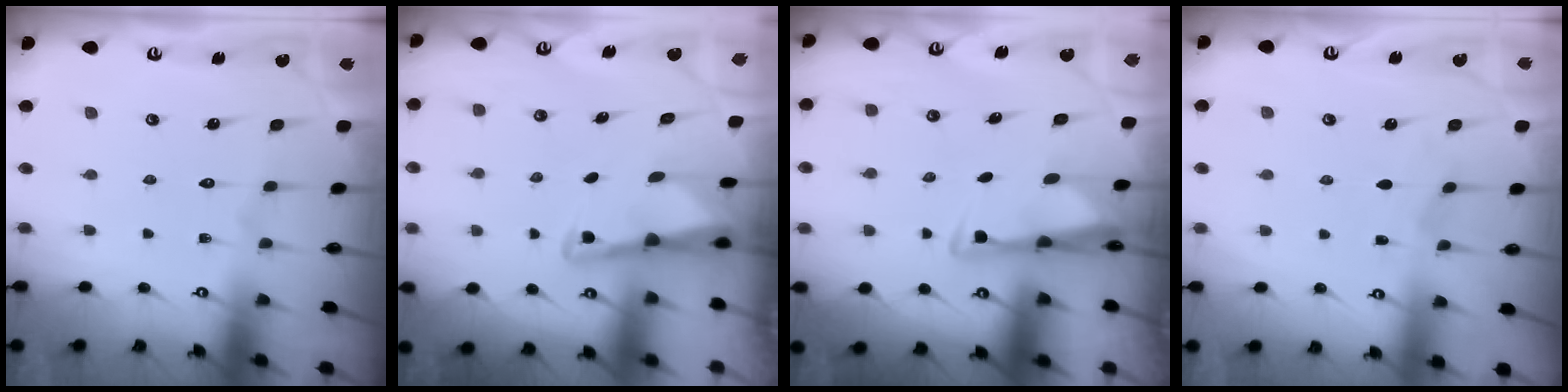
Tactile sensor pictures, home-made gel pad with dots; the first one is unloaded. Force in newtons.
{"total": 3.0, "press": 3.0, "slide": 0.4}
{"total": 3.0, "press": 2.9, "slide": 0.9}
{"total": 2.7, "press": 2.6, "slide": 0.4}